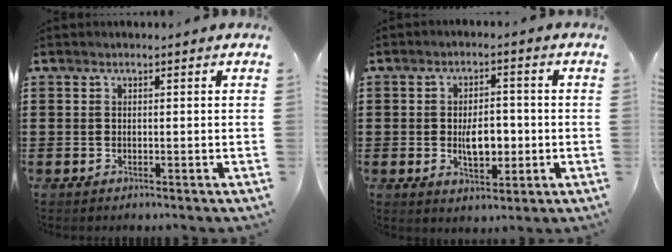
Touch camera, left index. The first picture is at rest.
{"total": 6.1, "force": [-0.6, 3.2, 5.2], "torque": [-0.071, -0.001, -0.017]}